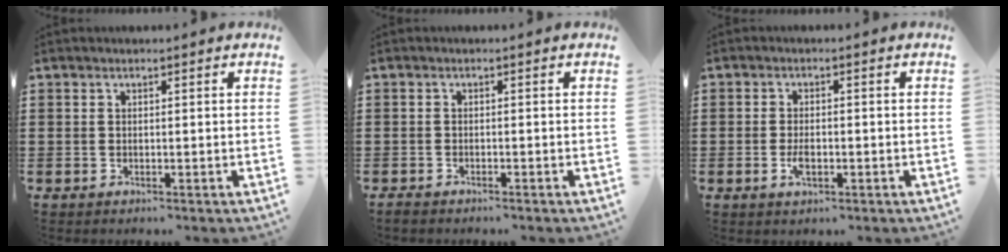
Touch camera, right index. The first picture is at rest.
{"total": 1.0, "force": [-1.0, 0.1, 0.0], "torque": [-0.002, 0.002, -0.021]}
{"total": 2.6, "force": [-0.8, 1.1, 2.2], "torque": [-0.049, -0.003, -0.015]}